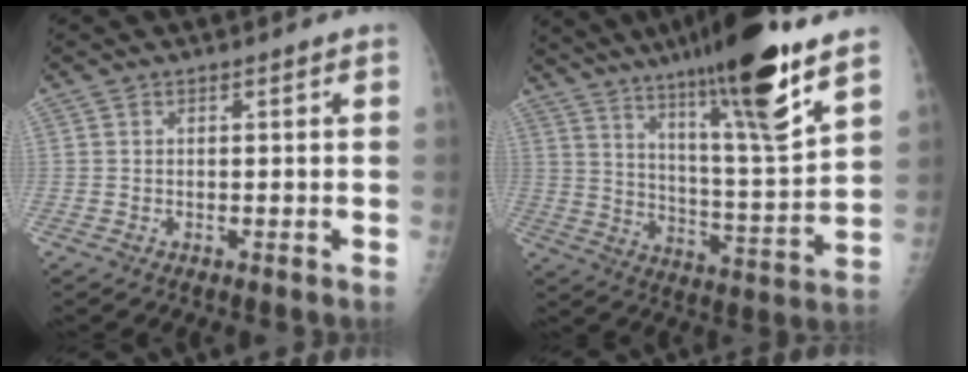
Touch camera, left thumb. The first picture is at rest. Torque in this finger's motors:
{"motor_torque": [3.39, 1.25, 1.73, -1.04, 0.45]}